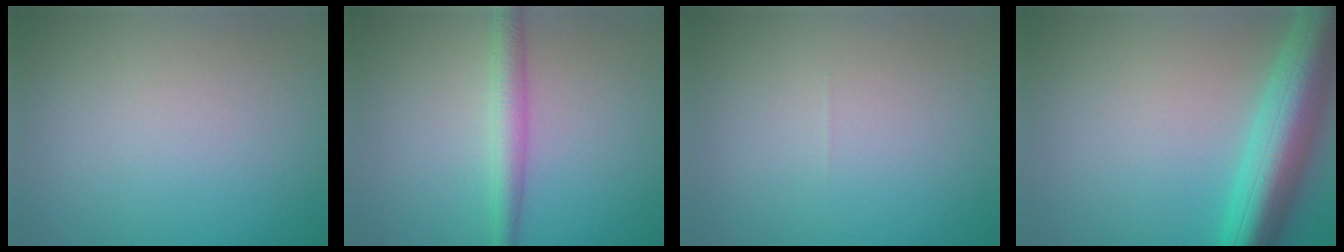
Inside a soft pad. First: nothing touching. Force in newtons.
{"total": 2.7, "press": 2.7, "slide": 0.1}
{"total": 0.0}
{"total": 8.5, "press": 8.5, "slide": 0.4}